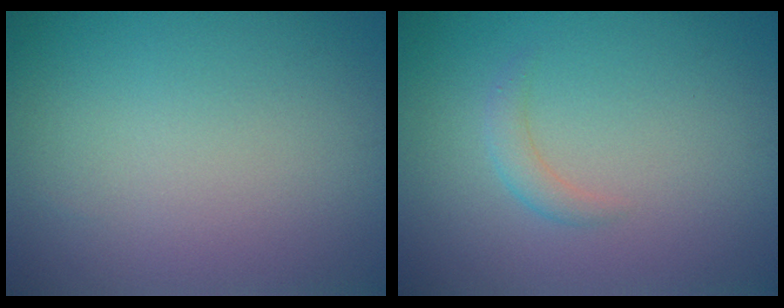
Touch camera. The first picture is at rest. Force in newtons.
{"total": 1.4, "press": 1.4, "slide": 0.0}